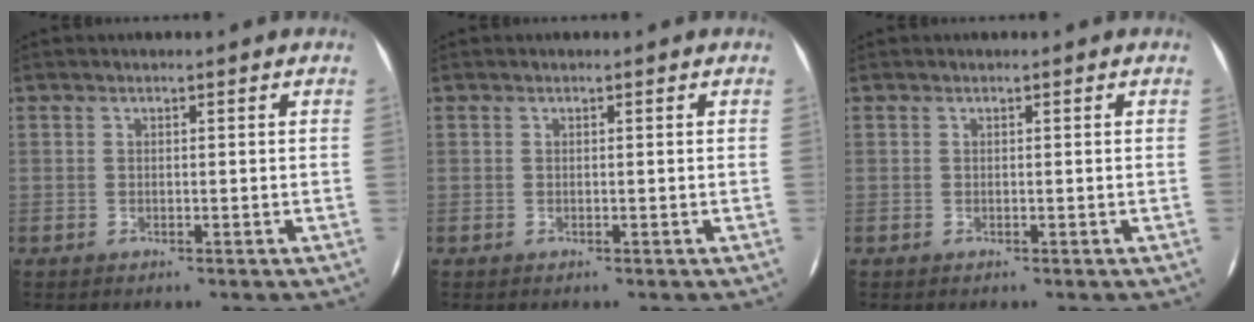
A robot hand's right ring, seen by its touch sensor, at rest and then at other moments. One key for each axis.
{"total": 0.0}
{"total": 0.0}